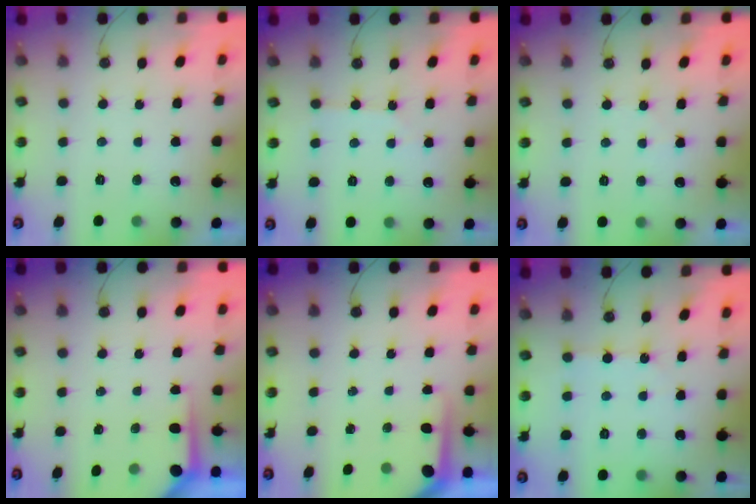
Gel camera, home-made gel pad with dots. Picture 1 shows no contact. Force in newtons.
{"total": 2.6, "press": 2.6, "slide": 0.5}
{"total": 3.4, "press": 3.4, "slide": 0.6}
{"total": 3.6, "press": 3.6, "slide": 0.3}
{"total": 4.8, "press": 4.7, "slide": 0.5}
{"total": 2.7, "press": 2.7, "slide": 0.5}